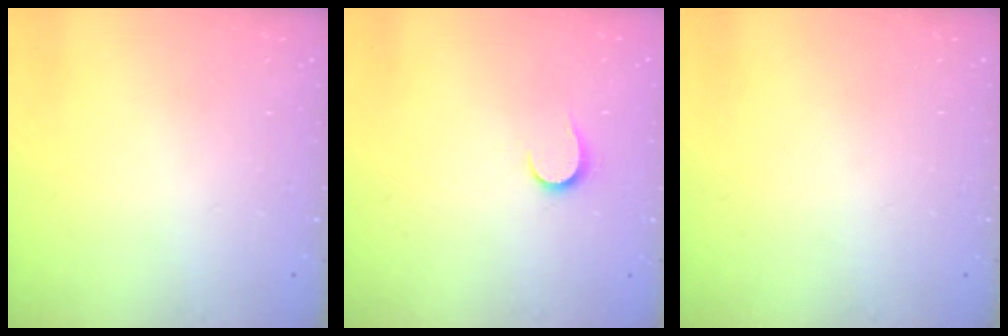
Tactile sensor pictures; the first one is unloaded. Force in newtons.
{"total": 6.3, "press": 6.3, "slide": 0.5}
{"total": 0.0}